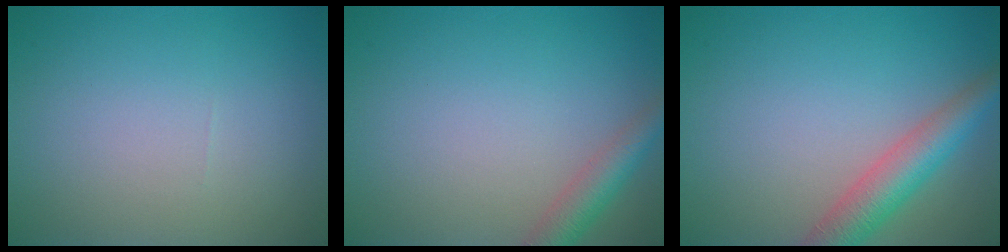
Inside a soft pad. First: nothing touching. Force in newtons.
{"total": 2.9, "press": 2.9, "slide": 0.2}
{"total": 4.7, "press": 4.6, "slide": 0.4}